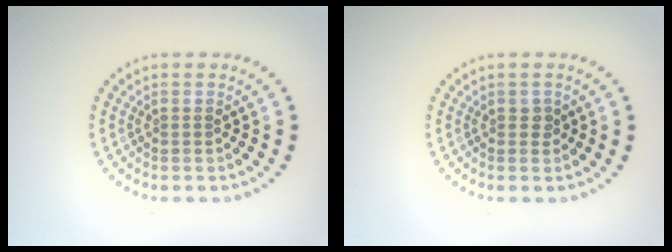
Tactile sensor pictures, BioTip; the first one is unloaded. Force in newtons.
{"total": 0.8, "press": 0.8, "slide": 0.2}